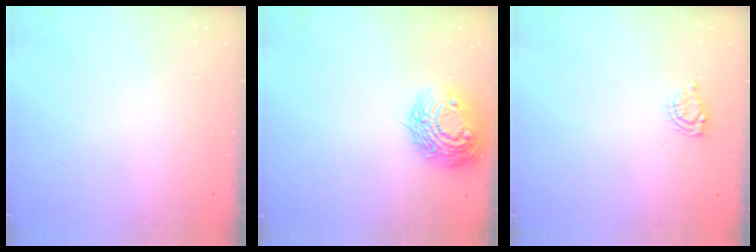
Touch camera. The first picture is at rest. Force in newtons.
{"total": 16.0, "press": 16.0, "slide": 1.3}
{"total": 4.4, "press": 4.4, "slide": 0.6}